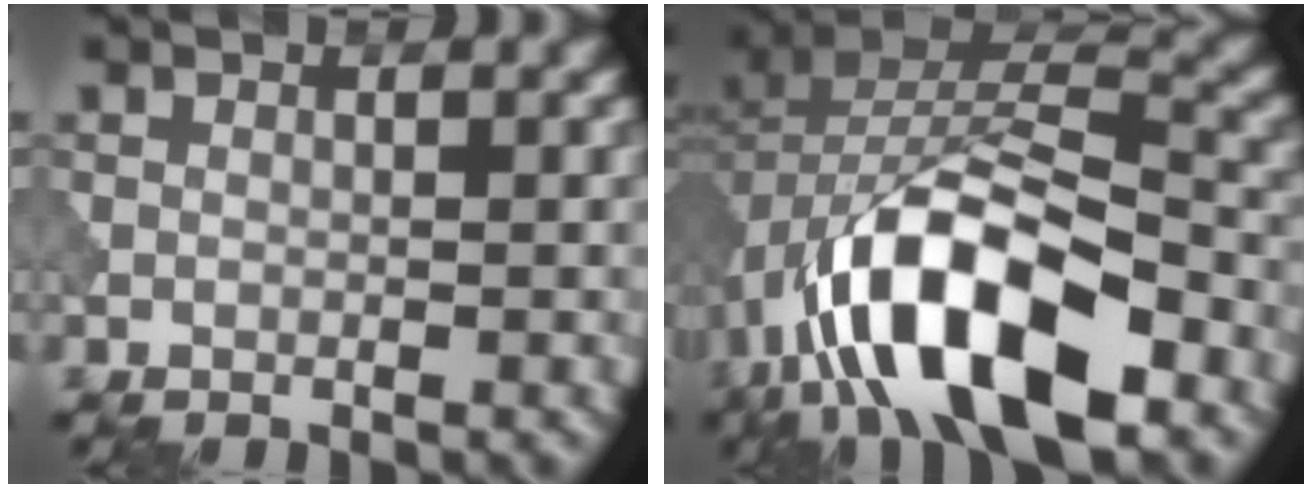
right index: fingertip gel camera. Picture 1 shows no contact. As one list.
[{"total": 13.9, "force": [-6.3, 6.3, 10.6], "torque": [-0.186, 0.005, -0.111]}]